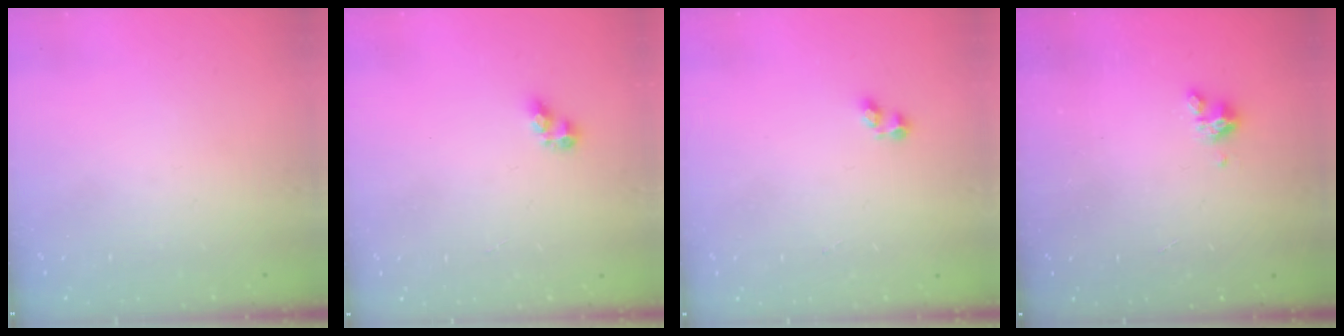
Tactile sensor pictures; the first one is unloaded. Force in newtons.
{"total": 5.0, "press": 5.0, "slide": 0.5}
{"total": 2.4, "press": 2.1, "slide": 1.1}
{"total": 2.3, "press": 2.3, "slide": 0.2}